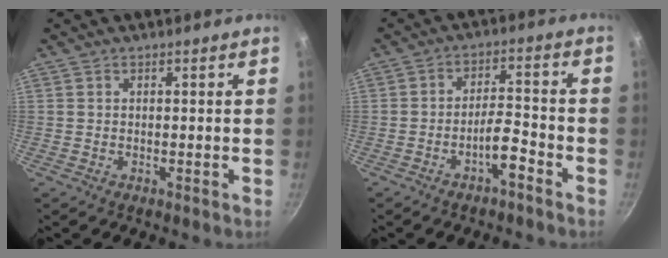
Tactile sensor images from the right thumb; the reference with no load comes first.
{"total": 5.4, "force": [-3.4, 1.4, 4.1], "torque": [-0.067, 0.037, -0.056]}